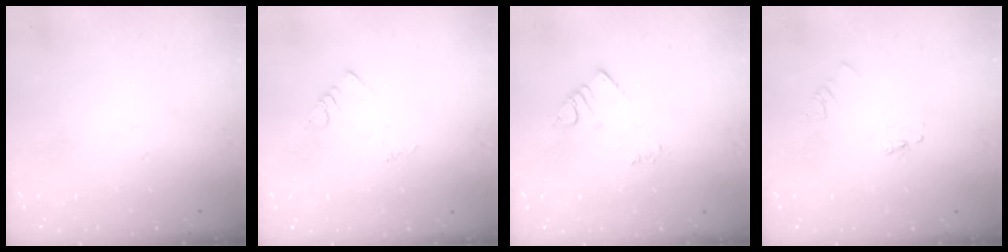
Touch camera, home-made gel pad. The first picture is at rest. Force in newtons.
{"total": 3.7, "press": 3.7, "slide": 0.2}
{"total": 2.9, "press": 2.9, "slide": 0.3}
{"total": 2.1, "press": 2.1, "slide": 0.1}